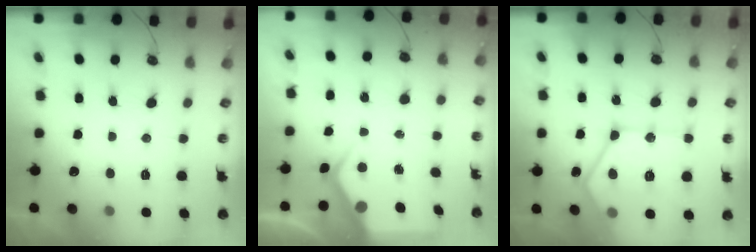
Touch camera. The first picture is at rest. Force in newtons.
{"total": 6.0, "press": 6.0, "slide": 0.3}
{"total": 23.4, "press": 23.2, "slide": 2.5}